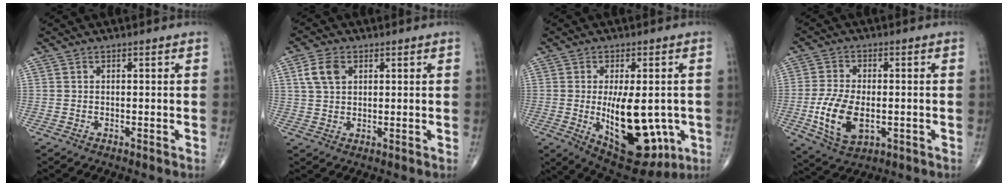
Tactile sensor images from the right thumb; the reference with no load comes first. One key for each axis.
{"total": 5.3, "fx": 1.9, "fy": 3.5, "fz": 3.4, "tx": -0.065, "ty": 0.002, "tz": 0.037}
{"total": 17.6, "fx": -2.9, "fy": 8.5, "fz": 15.1, "tx": -0.206, "ty": -0.020, "tz": -0.017}
{"total": 10.9, "fx": -2.3, "fy": 6.1, "fz": 8.8, "tx": -0.172, "ty": -0.004, "tz": -0.033}